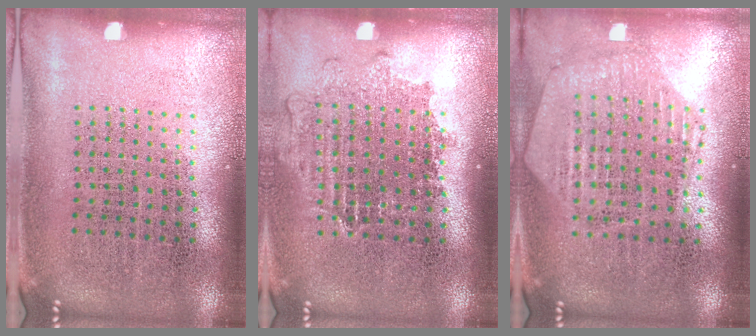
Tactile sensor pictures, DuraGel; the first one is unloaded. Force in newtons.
{"total": 1.1, "press": 1.1, "slide": 0.4}
{"total": 1.1, "press": 1.1, "slide": 0.3}